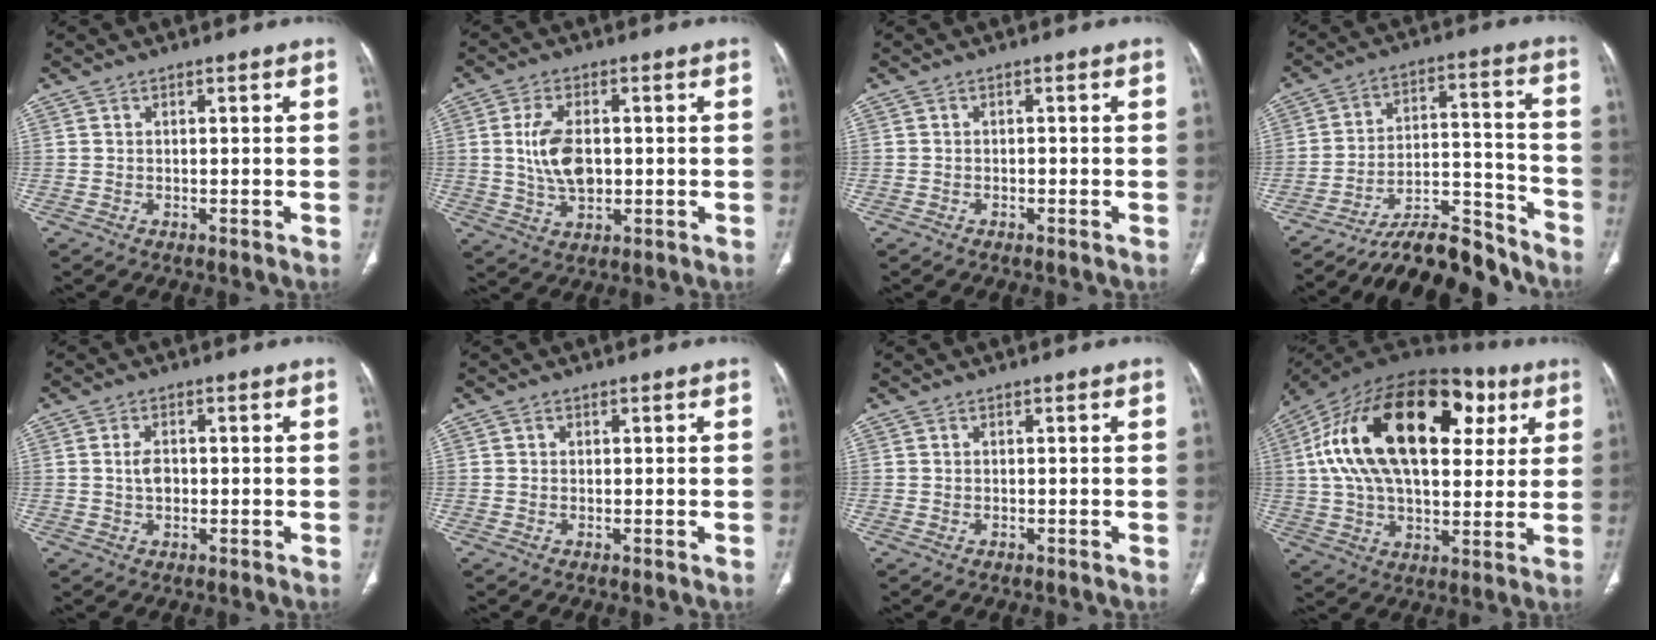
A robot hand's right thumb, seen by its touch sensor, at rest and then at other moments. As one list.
[{"total": 8.5, "force": [0.5, 4.9, 6.9], "torque": [-0.131, -0.002, 0.016]}, {"total": 0.7, "force": [-0.4, 0.3, 0.5], "torque": [-0.008, 0.003, -0.007]}, {"total": 14.5, "force": [-13.7, 3.3, 3.6], "torque": [-0.036, 0.119, -0.229]}, {"total": 3.1, "force": [0.0, 2.0, 2.4], "torque": [-0.042, 0.004, 0.001]}, {"total": 0.6, "force": [0.2, 0.5, 0.2], "torque": [0.001, 0.002, 0.003]}, {"total": 0.0}, {"total": 31.3, "force": [9.2, 17.2, 24.5], "torque": [-0.424, 0.039, 0.145]}]